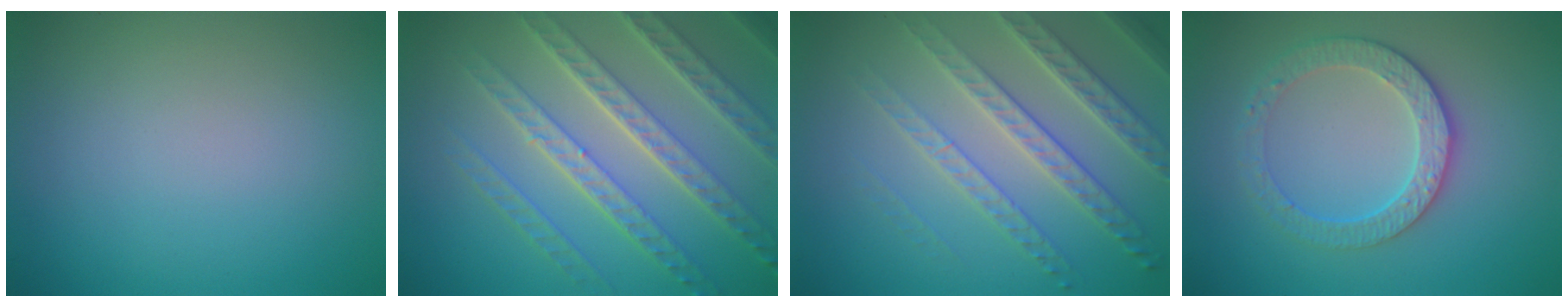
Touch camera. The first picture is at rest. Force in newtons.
{"total": 7.5, "press": 5.5, "slide": 5.2}
{"total": 5.5, "press": 4.2, "slide": 3.5}
{"total": 3.5, "press": 3.1, "slide": 1.5}